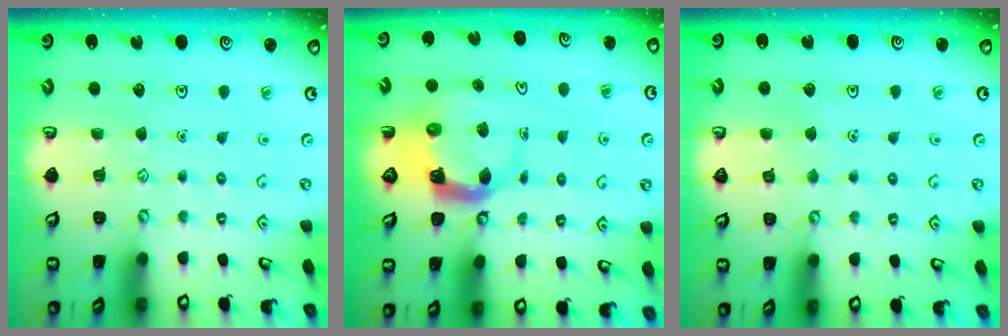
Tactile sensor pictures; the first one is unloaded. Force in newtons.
{"total": 4.4, "press": 4.3, "slide": 0.8}
{"total": 2.9, "press": 2.9, "slide": 0.3}